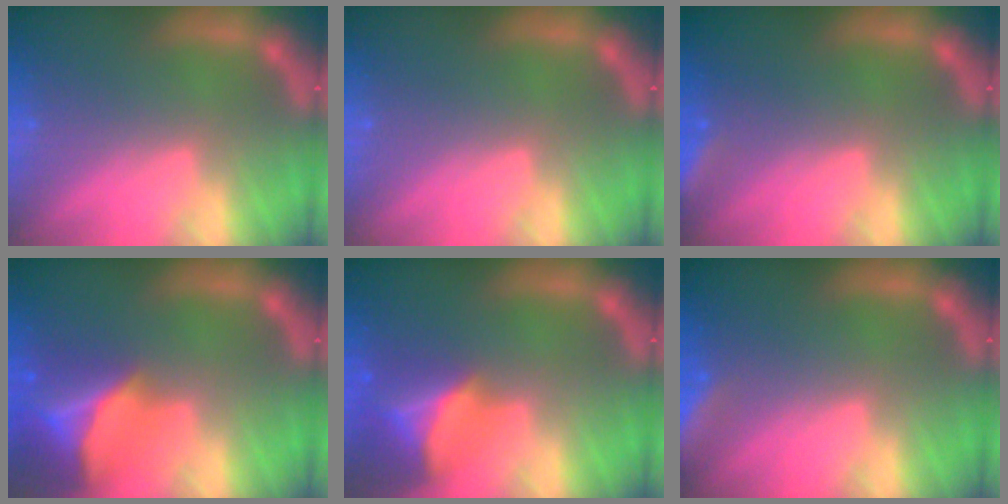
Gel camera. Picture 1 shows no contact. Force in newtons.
{"total": 0.0}
{"total": 2.9}
{"total": 10.0}
{"total": 7.5}
{"total": 5.0}